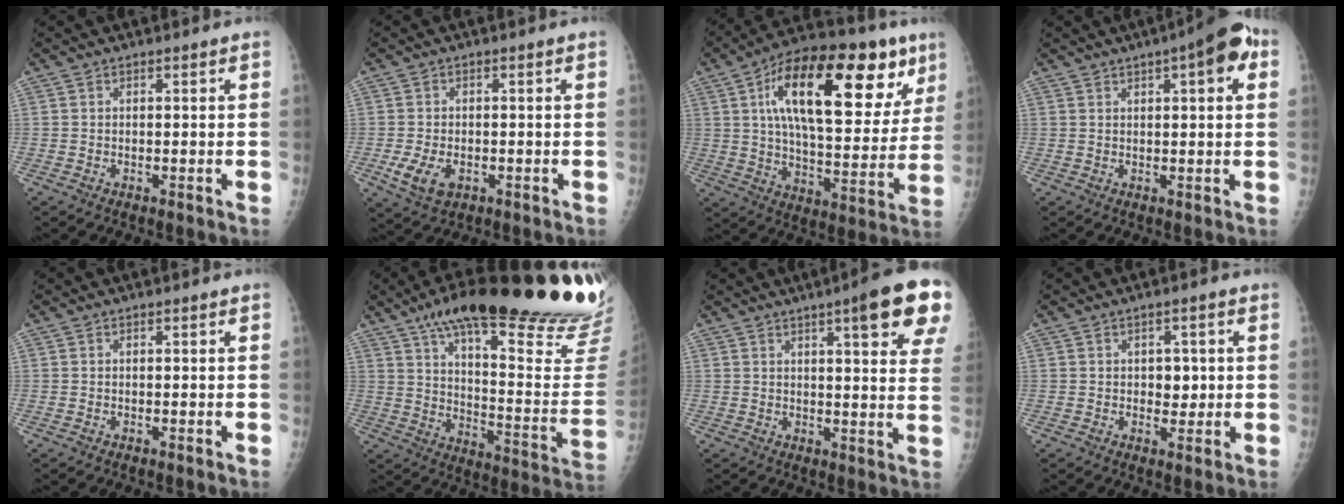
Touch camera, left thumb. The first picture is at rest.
{"total": 5.7, "force": [-1.8, 3.7, 3.9], "torque": [-0.068, -0.006, -0.027]}
{"total": 28.6, "force": [11.6, 12.3, 23.1], "torque": [-0.320, -0.001, 0.180]}
{"total": 9.1, "force": [3.9, 2.8, 7.7], "torque": [-0.080, 0.012, 0.042]}
{"total": 0.0}
{"total": 34.6, "force": [26.0, 6.2, 22.1], "torque": [-0.274, -0.124, 0.365]}
{"total": 14.8, "force": [8.1, 2.4, 12.2], "torque": [-0.134, -0.029, 0.094]}
{"total": 3.7, "force": [0.7, 2.5, 2.6], "torque": [-0.013, -0.003, 0.008]}